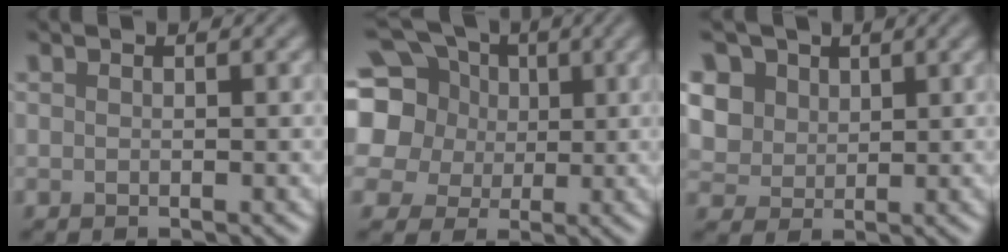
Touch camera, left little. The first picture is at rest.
{"total": 13.3, "force": [3.9, 11.0, 6.3], "torque": [-0.155, 0.027, 0.059]}
{"total": 7.4, "force": [3.4, 5.8, 3.1], "torque": [-0.095, 0.019, 0.056]}